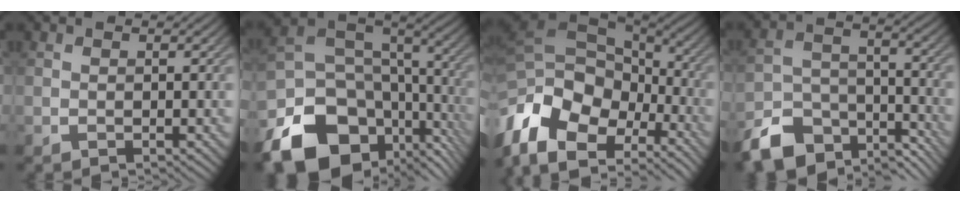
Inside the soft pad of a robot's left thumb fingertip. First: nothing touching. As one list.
[{"total": 18.5, "force": [-8.4, 12.7, 10.6], "torque": [-0.239, -0.046, -0.111]}, {"total": 18.5, "force": [-8.5, 12.8, 10.4], "torque": [-0.260, -0.015, -0.099]}, {"total": 12.5, "force": [-9.0, 6.6, 5.6], "torque": [-0.124, -0.024, -0.150]}]